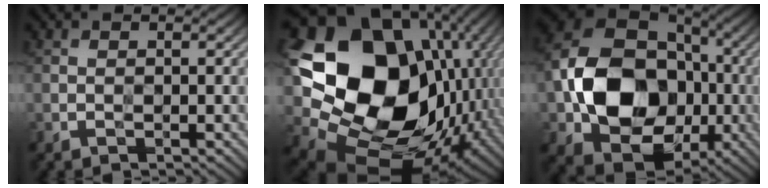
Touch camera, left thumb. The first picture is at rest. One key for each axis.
{"total": 23.3, "fx": 3.4, "fy": 17.8, "fz": 14.6, "tx": -0.329, "ty": -0.041, "tz": 0.102}
{"total": 16.6, "fx": -2.2, "fy": 12.8, "fz": 10.2, "tx": -0.208, "ty": -0.024, "tz": -0.037}